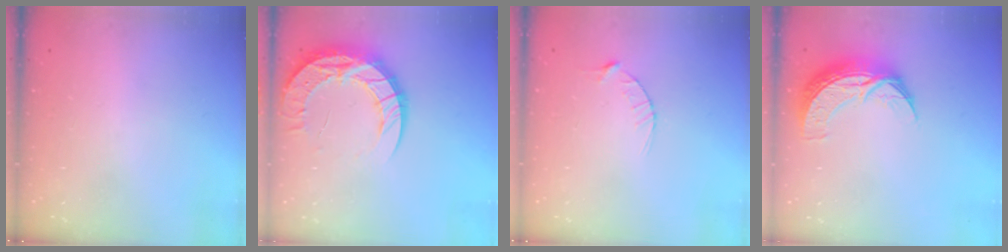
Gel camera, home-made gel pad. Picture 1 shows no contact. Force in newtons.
{"total": 15.4, "press": 15.4, "slide": 1.1}
{"total": 2.9, "press": 2.9, "slide": 0.4}
{"total": 10.1, "press": 10.1, "slide": 0.8}